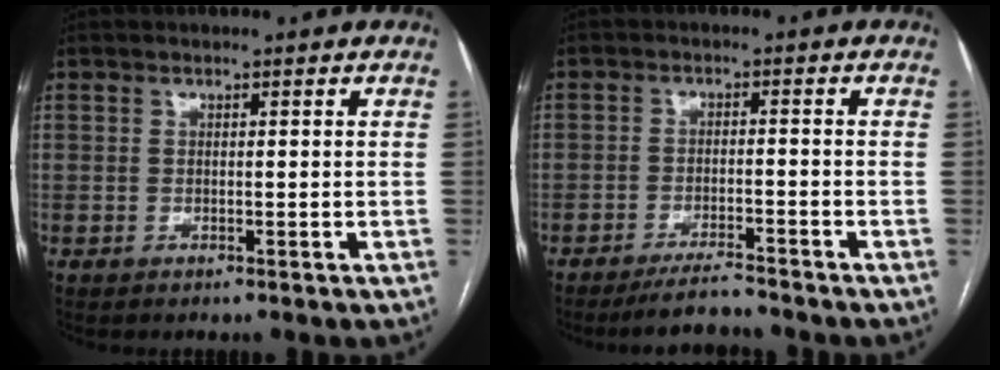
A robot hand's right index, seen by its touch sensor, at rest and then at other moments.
{"total": 4.8, "force": [-4.6, 0.1, 1.5], "torque": [-0.025, -0.014, -0.080]}